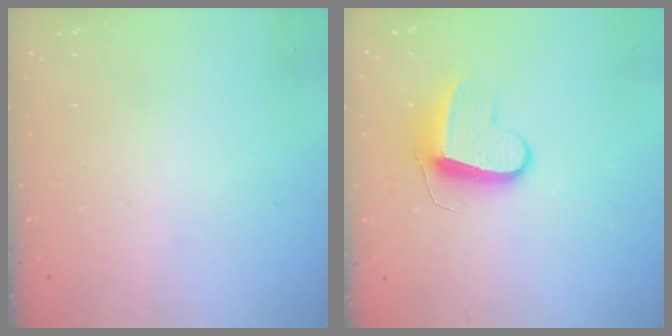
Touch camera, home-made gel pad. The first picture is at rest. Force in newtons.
{"total": 9.0, "press": 9.0, "slide": 0.6}